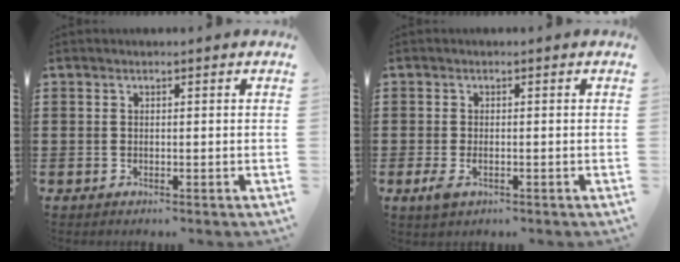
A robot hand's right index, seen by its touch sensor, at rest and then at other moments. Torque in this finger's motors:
{"motor_torque": [1.16, 0.98, 0.06, 0.06]}